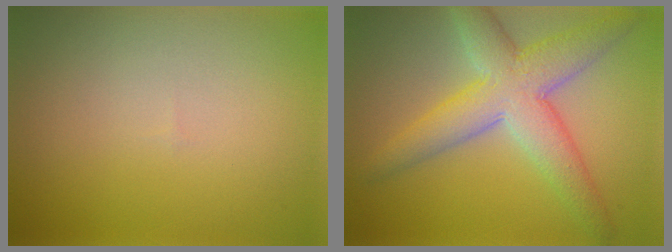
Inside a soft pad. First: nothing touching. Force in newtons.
{"total": 6.7, "press": 6.7, "slide": 0.2}